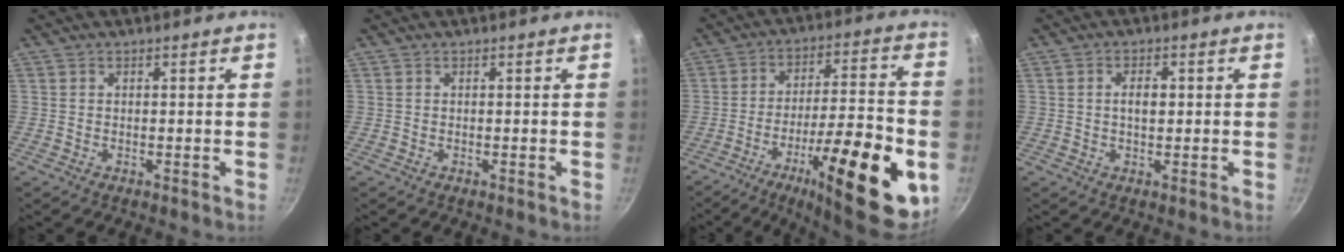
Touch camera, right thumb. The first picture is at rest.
{"total": 0.0}
{"total": 25.3, "force": [-9.5, 7.4, 22.2], "torque": [-0.294, 0.033, -0.138]}
{"total": 3.1, "force": [0.2, 1.8, 2.5], "torque": [-0.034, 0.006, 0.002]}